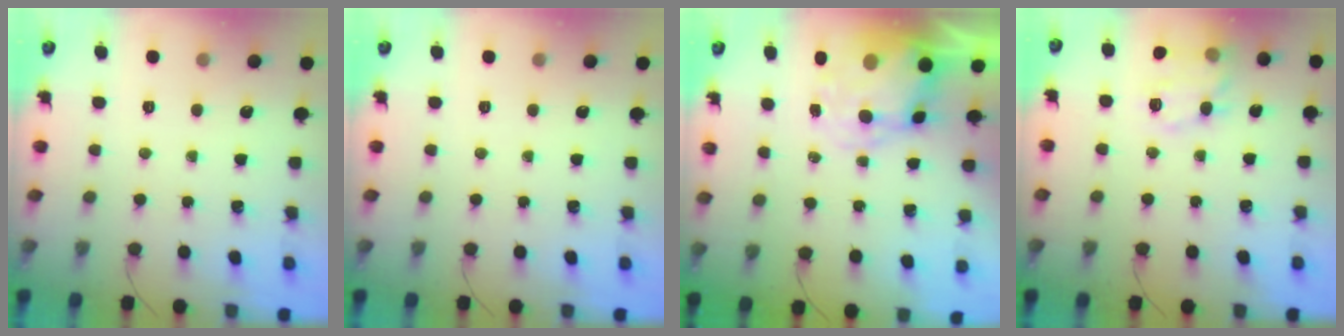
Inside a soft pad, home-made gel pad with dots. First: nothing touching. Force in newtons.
{"total": 0.0}
{"total": 9.3, "press": 9.0, "slide": 2.4}
{"total": 14.6, "press": 14.6, "slide": 0.9}